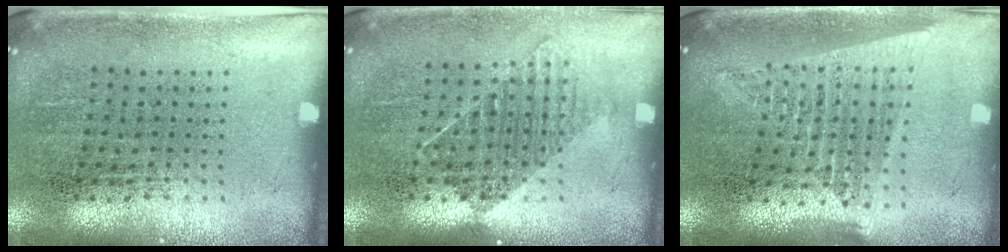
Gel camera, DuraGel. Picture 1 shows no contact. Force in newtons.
{"total": 1.2, "press": 1.0, "slide": 0.7}
{"total": 1.7, "press": 1.6, "slide": 0.8}